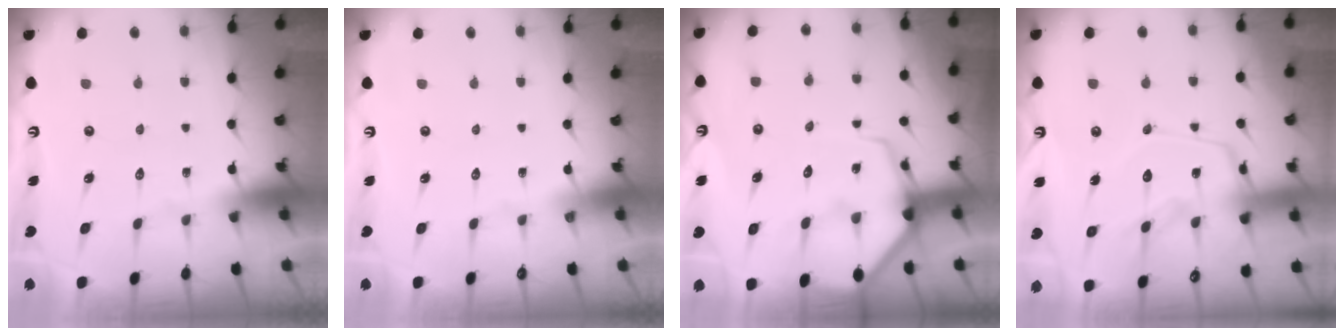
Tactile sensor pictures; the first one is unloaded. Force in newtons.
{"total": 0.0}
{"total": 7.9, "press": 7.8, "slide": 0.5}
{"total": 13.8, "press": 13.8, "slide": 1.3}